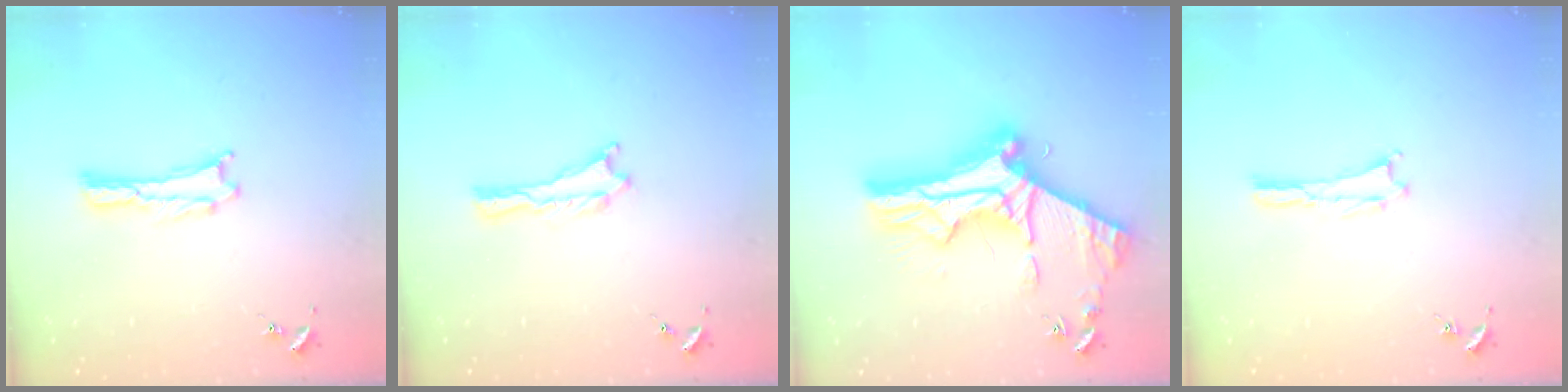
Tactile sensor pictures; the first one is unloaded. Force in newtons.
{"total": 0.0}
{"total": 15.6, "press": 15.6, "slide": 1.5}
{"total": 0.0}